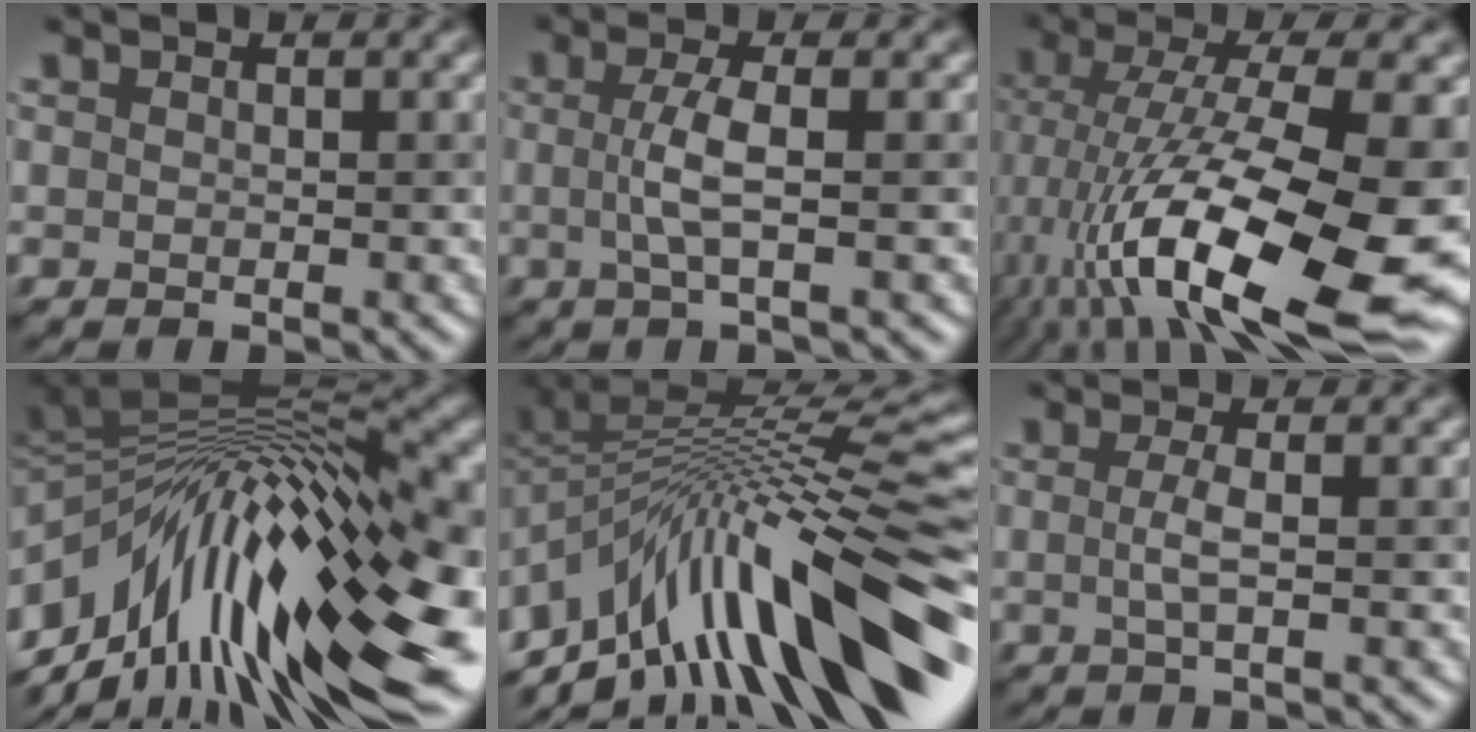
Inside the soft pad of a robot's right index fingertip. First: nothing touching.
{"total": 3.1, "force": [0.0, 0.6, 3.0], "torque": [-0.056, 0.008, 0.000]}
{"total": 17.0, "force": [-3.7, 6.5, 15.2], "torque": [-0.268, 0.007, -0.057]}
{"total": 17.0, "force": [-3.1, 7.8, 14.8], "torque": [-0.229, 0.029, -0.059]}
{"total": 14.6, "force": [-4.3, 5.2, 13.0], "torque": [-0.207, 0.039, -0.070]}
{"total": 2.0, "force": [0.0, 0.4, 1.9], "torque": [-0.035, 0.006, -0.001]}